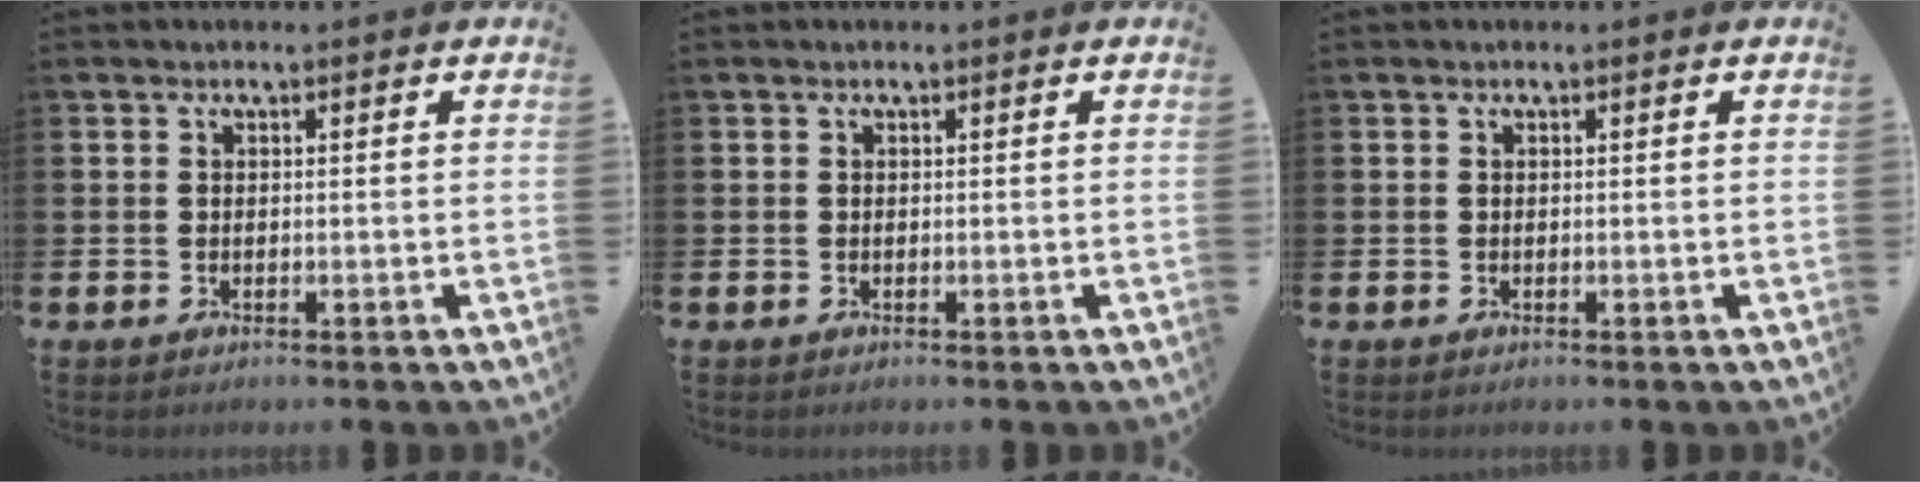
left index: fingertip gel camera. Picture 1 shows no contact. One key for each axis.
{"total": 0.0}
{"total": 0.0}